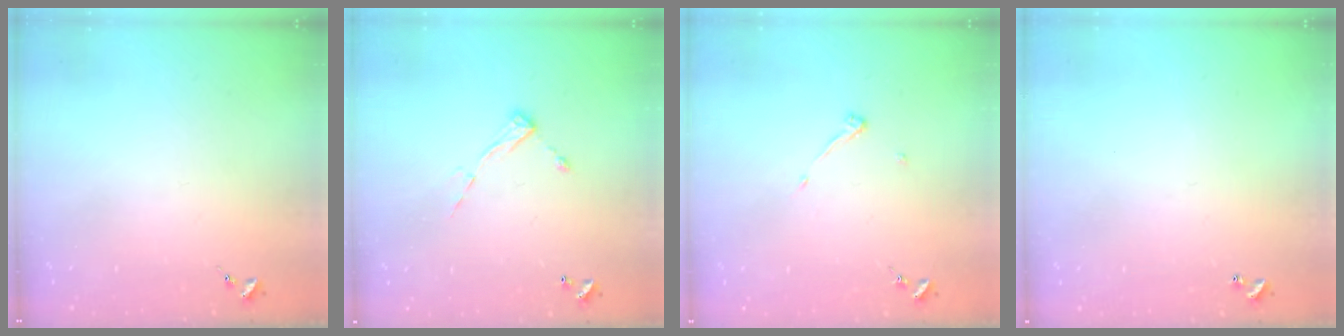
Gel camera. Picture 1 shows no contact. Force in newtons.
{"total": 6.5, "press": 6.4, "slide": 0.6}
{"total": 3.6, "press": 3.6, "slide": 0.4}
{"total": 1.0, "press": 1.0, "slide": 0.2}